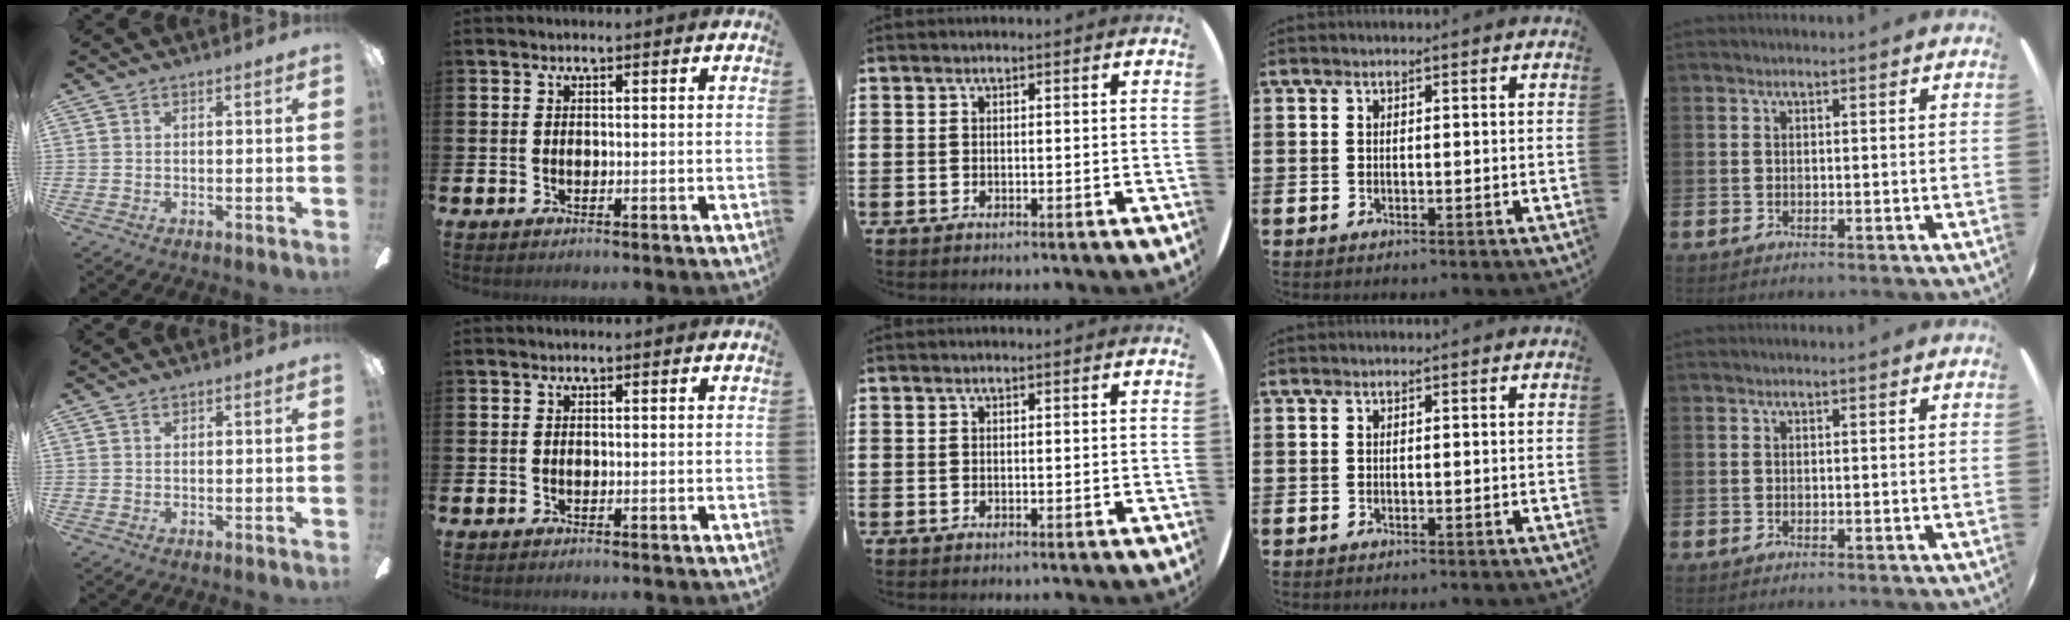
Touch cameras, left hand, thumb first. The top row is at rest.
{}